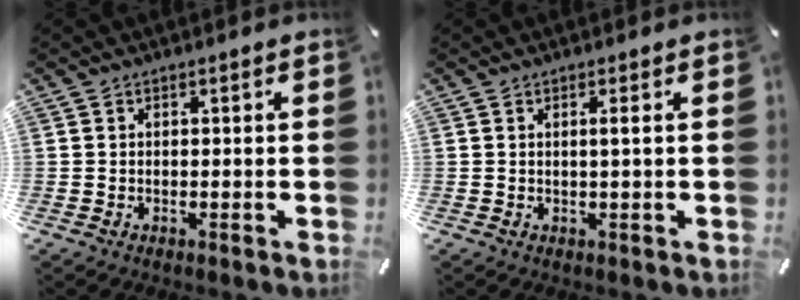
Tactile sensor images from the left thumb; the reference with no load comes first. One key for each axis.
{"total": 1.7, "fx": 0.4, "fy": -0.1, "fz": 1.7, "tx": -0.033, "ty": -0.001, "tz": 0.005}